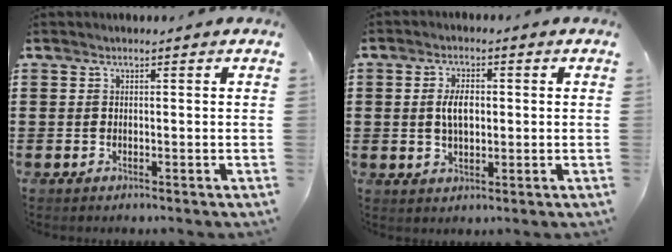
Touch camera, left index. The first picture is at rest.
{"total": 4.1, "force": [0.3, 2.1, 3.5], "torque": [-0.064, 0.005, 0.002]}